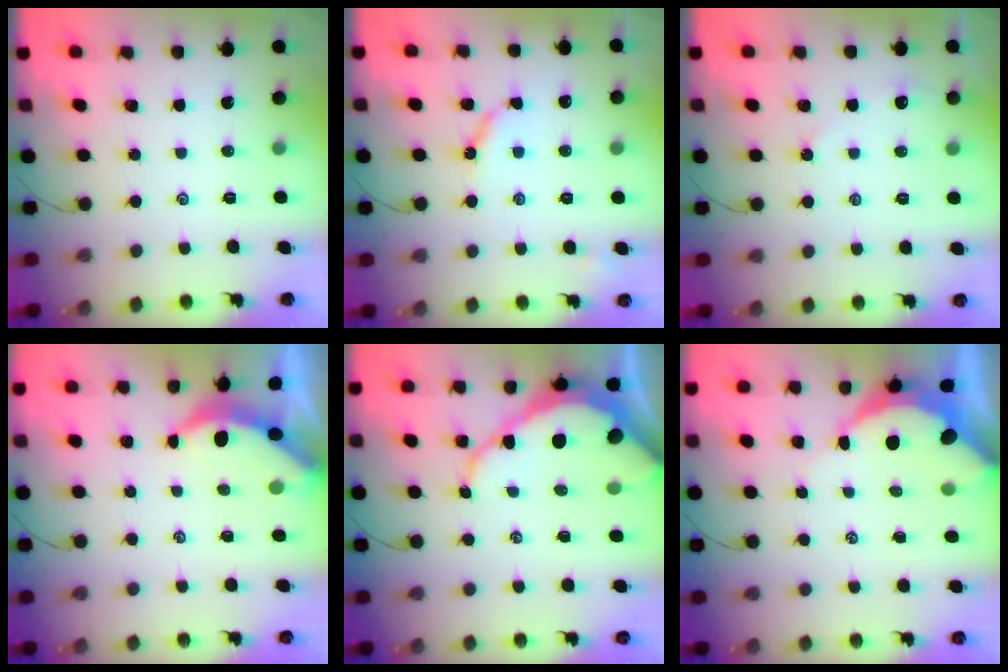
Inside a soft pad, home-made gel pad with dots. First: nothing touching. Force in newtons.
{"total": 5.6, "press": 5.6, "slide": 0.4}
{"total": 2.3, "press": 2.3, "slide": 0.3}
{"total": 3.8, "press": 3.8, "slide": 0.4}
{"total": 11.6, "press": 11.5, "slide": 0.9}
{"total": 7.2, "press": 7.1, "slide": 1.0}